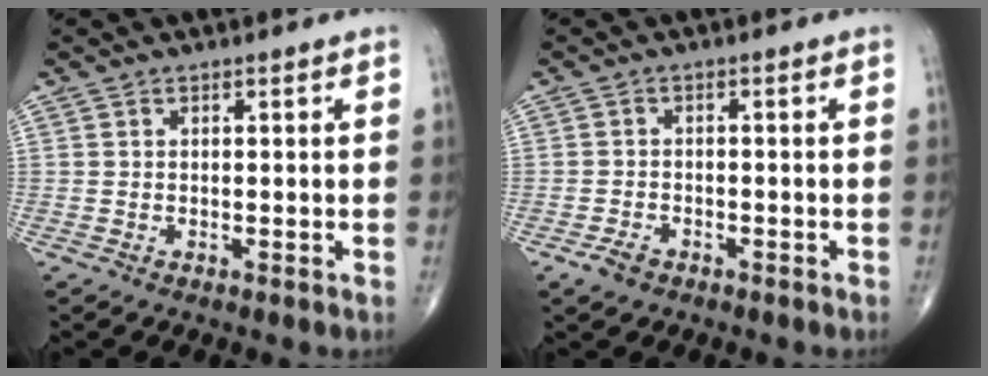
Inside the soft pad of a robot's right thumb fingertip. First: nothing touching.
{"total": 2.6, "force": [-1.7, 1.5, 1.2], "torque": [-0.024, 0.007, -0.027]}